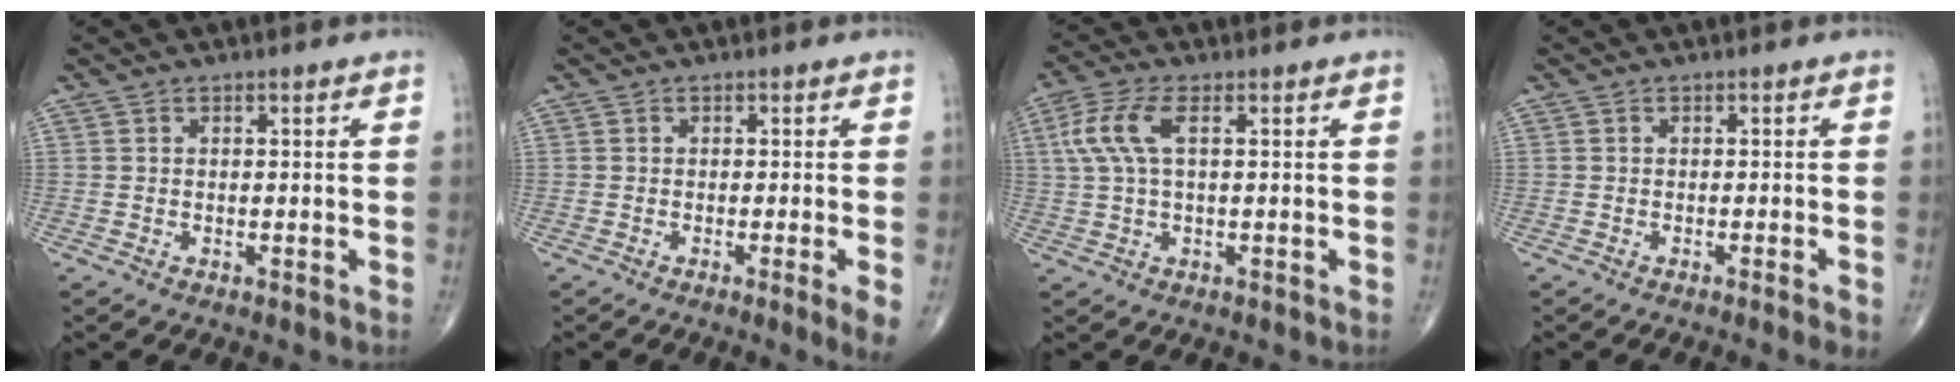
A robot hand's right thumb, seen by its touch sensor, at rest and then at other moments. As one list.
[{"total": 3.0, "force": [-1.0, -0.2, 2.9], "torque": [-0.046, -0.012, -0.019]}, {"total": 7.1, "force": [1.7, 2.6, 6.3], "torque": [-0.165, 0.020, 0.036]}, {"total": 3.0, "force": [-1.9, -0.1, 2.3], "torque": [-0.034, -0.003, -0.025]}]